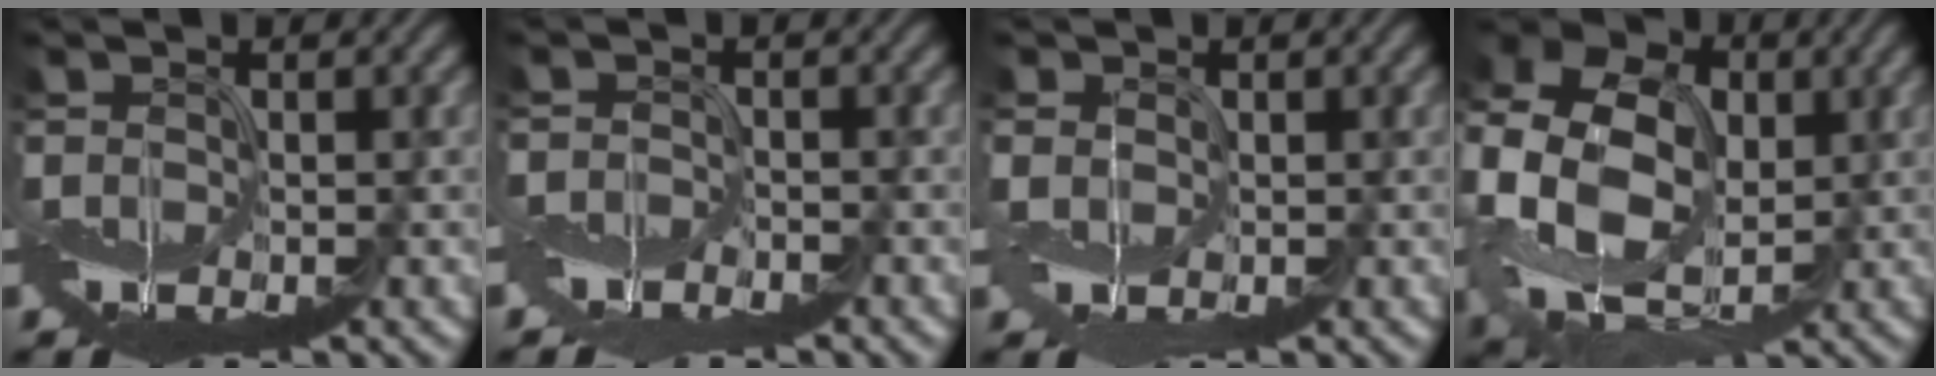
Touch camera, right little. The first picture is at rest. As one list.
[{"total": 2.7, "force": [-2.3, 1.2, 0.8], "torque": [-0.009, -0.006, -0.053]}, {"total": 2.7, "force": [0.9, 2.4, 1.1], "torque": [-0.034, 0.003, 0.015]}, {"total": 13.7, "force": [0.9, 10.4, 8.9], "torque": [-0.213, 0.007, 0.023]}]